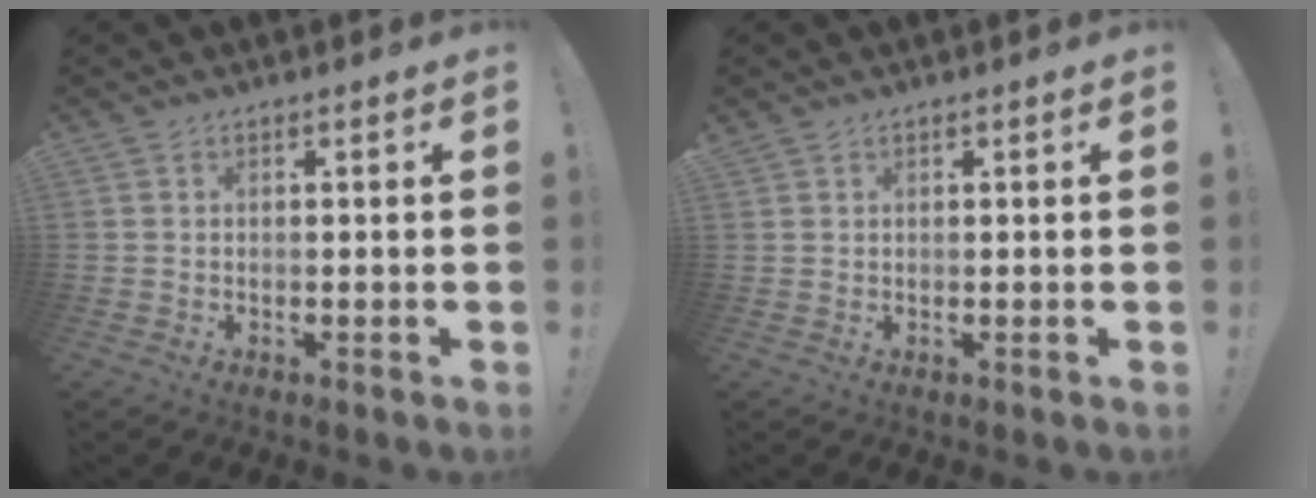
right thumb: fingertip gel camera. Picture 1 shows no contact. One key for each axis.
{"total": 0.8, "fx": 0.6, "fy": 0.5, "fz": 0.1, "tx": 0.001, "ty": -0.001, "tz": 0.012}